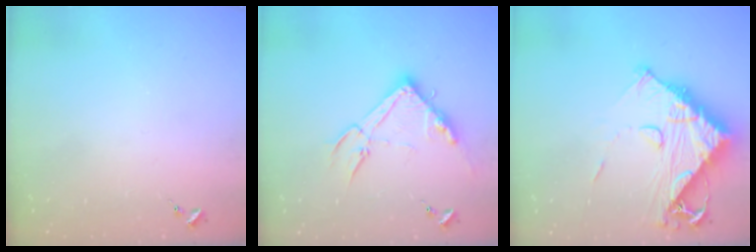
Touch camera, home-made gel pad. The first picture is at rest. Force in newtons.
{"total": 16.1, "press": 16.1, "slide": 0.6}
{"total": 15.0, "press": 14.9, "slide": 1.4}